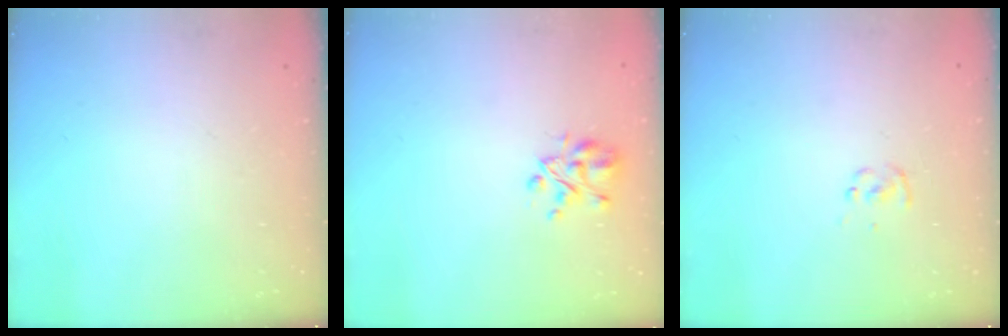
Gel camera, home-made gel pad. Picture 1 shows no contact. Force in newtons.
{"total": 4.6, "press": 4.4, "slide": 1.4}
{"total": 1.2, "press": 1.2, "slide": 0.3}